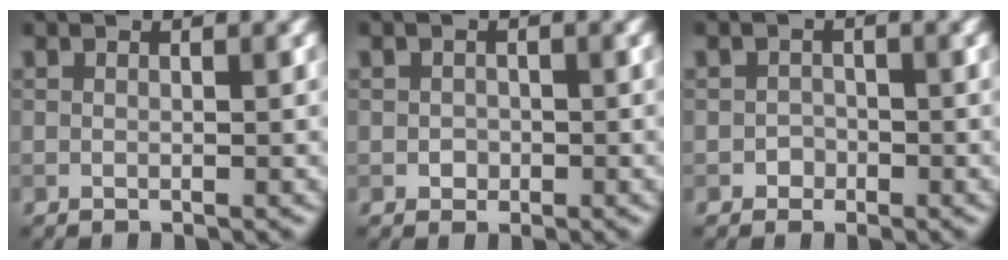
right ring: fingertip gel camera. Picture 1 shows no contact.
{"total": 1.0, "force": [-0.2, 0.9, 0.3], "torque": [0.001, -0.003, -0.005]}
{"total": 1.1, "force": [-0.5, 1.0, 0.1], "torque": [0.008, 0.001, -0.009]}